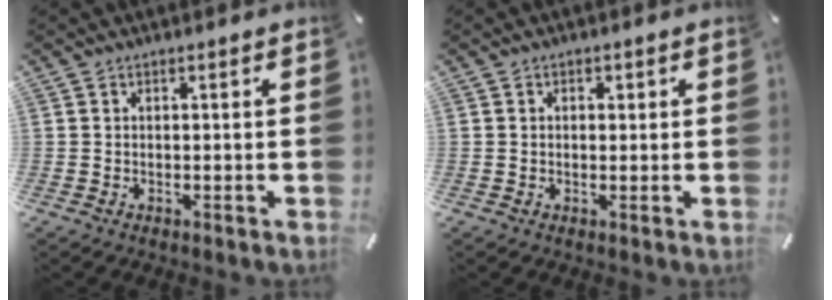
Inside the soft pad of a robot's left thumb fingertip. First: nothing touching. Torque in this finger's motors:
{"motor_torque": [0.31, -0.01, 0.05, 0.07, 0.03]}